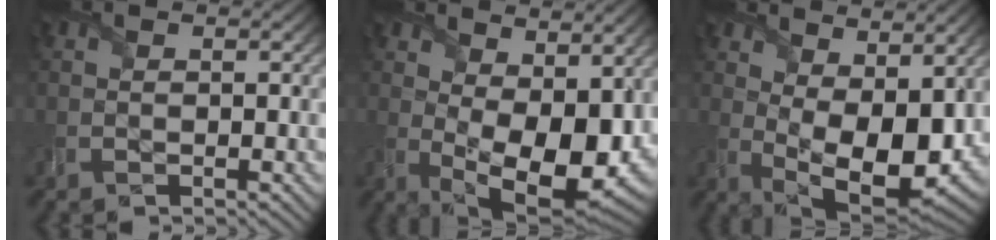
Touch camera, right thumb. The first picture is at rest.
{"total": 12.9, "force": [1.8, 6.9, 10.8], "torque": [-0.190, -0.022, 0.049]}
{"total": 11.9, "force": [2.3, 6.2, 9.9], "torque": [-0.183, -0.020, 0.053]}